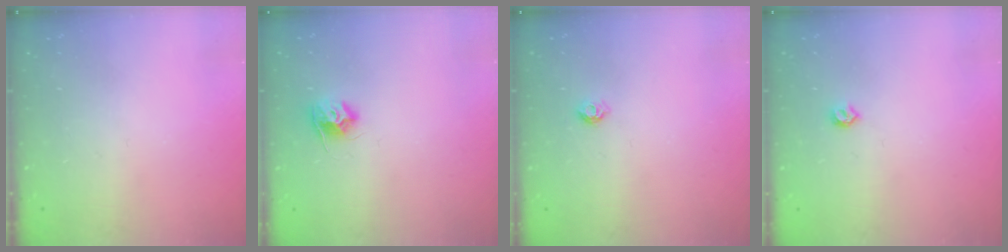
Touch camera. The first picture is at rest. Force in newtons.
{"total": 8.3, "press": 8.2, "slide": 0.6}
{"total": 3.9, "press": 3.9, "slide": 0.5}
{"total": 4.2, "press": 4.2, "slide": 0.7}